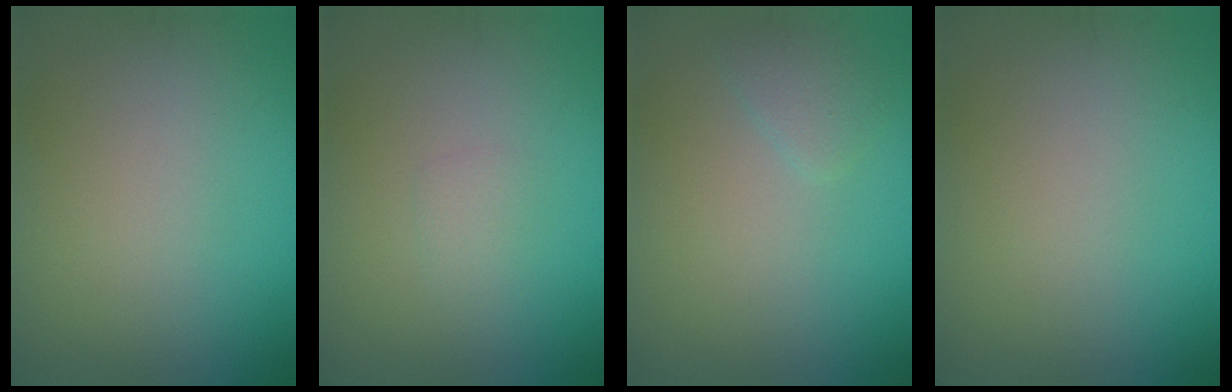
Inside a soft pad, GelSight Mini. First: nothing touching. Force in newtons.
{"total": 0.9, "press": 0.9, "slide": 0.1}
{"total": 1.3, "press": 1.2, "slide": 0.2}
{"total": 0.0}